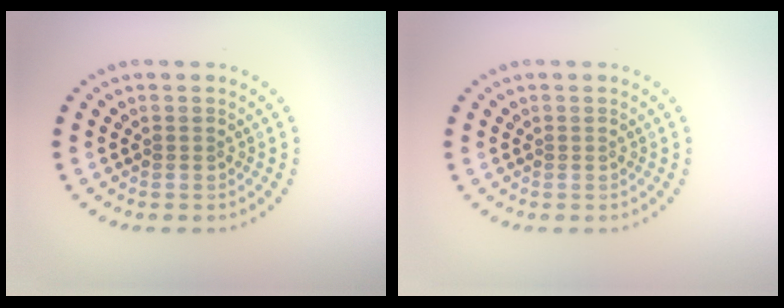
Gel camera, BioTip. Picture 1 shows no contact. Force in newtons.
{"total": 0.0}